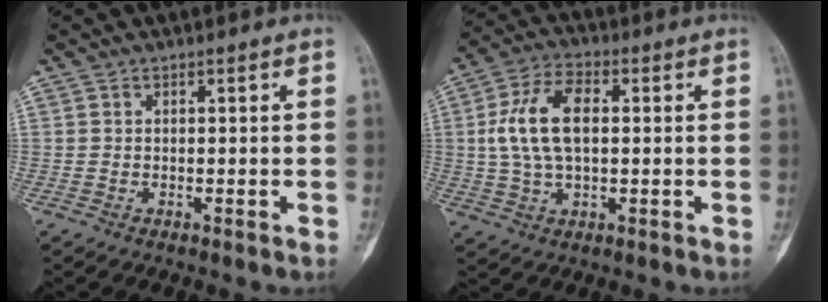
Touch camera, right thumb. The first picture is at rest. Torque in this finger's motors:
{"motor_torque": [-0.64, 1.12, 0.67, -0.38, 0.26]}